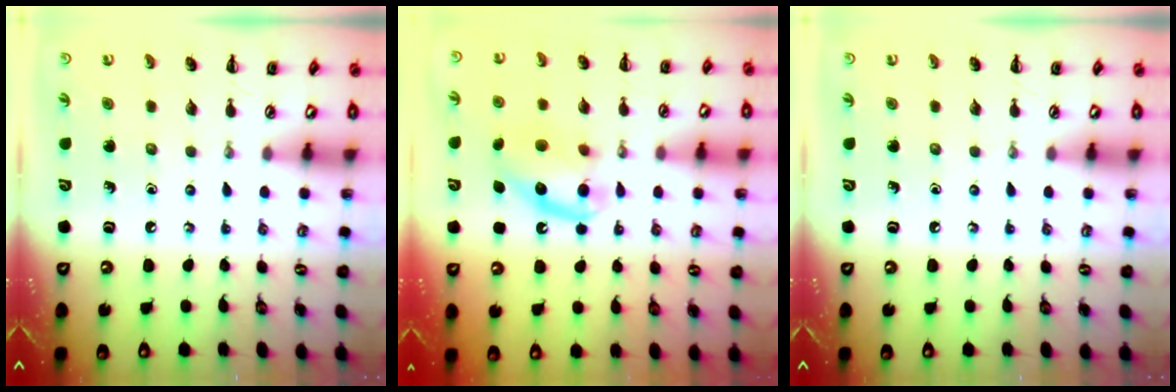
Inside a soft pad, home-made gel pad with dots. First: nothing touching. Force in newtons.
{"total": 13.5, "press": 13.3, "slide": 1.9}
{"total": 0.0}